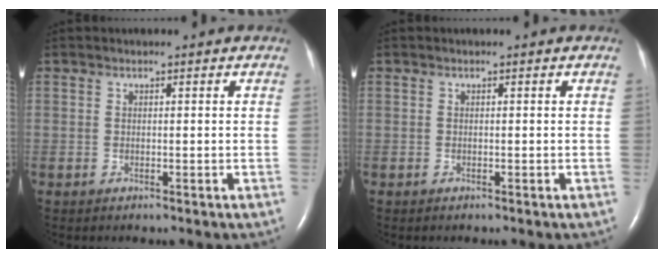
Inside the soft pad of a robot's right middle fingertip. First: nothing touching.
{"total": 0.0}